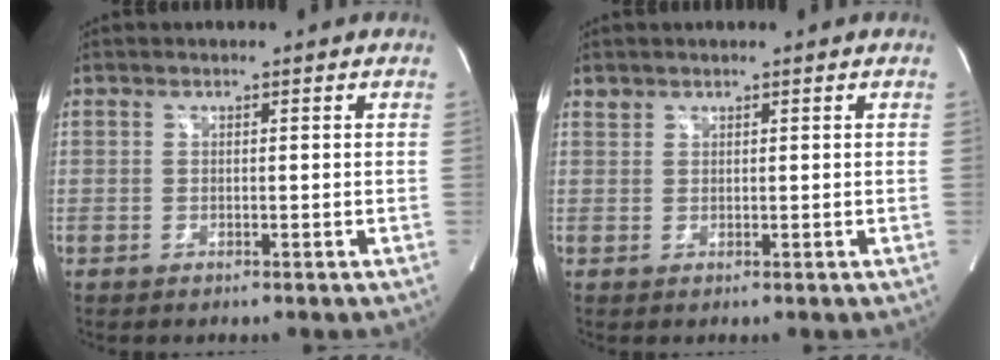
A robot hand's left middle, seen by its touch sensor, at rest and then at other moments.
{"total": 0.8, "force": [0.8, 0.4, -0.1], "torque": [0.001, 0.006, 0.014]}